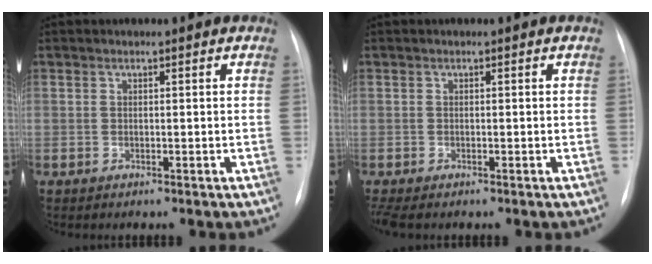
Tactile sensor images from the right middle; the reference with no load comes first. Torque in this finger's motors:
{"motor_torque": [0.50, -0.25, 0.00, 0.03]}